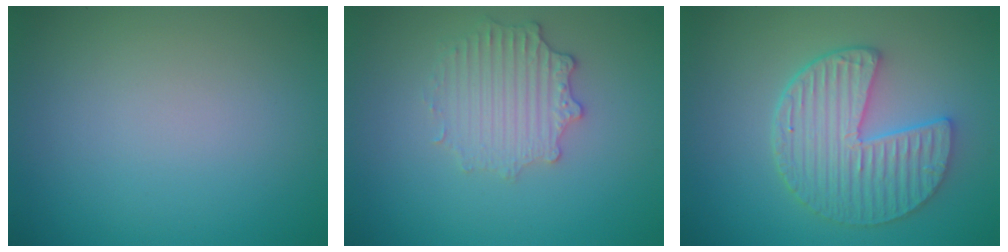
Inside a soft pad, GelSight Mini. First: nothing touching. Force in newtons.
{"total": 2.6, "press": 2.5, "slide": 0.9}
{"total": 5.4, "press": 4.5, "slide": 3.0}